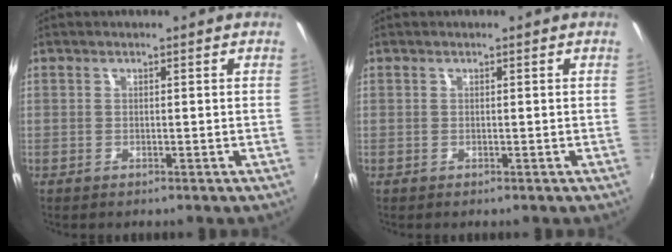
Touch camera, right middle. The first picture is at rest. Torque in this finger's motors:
{"motor_torque": [0.40, -0.61, 0.11, 0.01]}